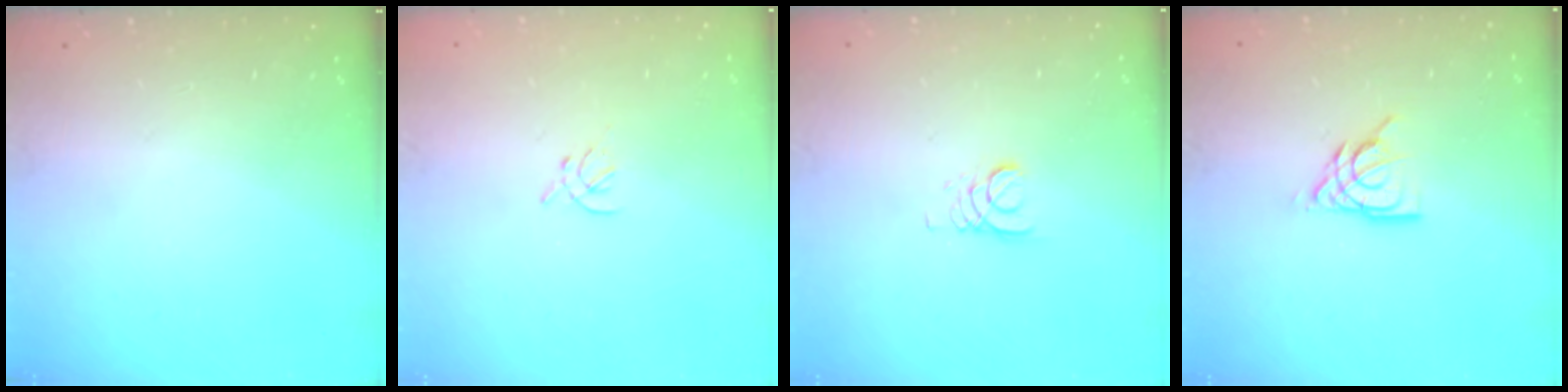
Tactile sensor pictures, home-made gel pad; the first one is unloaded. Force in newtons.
{"total": 1.4, "press": 1.3, "slide": 0.5}
{"total": 2.2, "press": 2.2, "slide": 0.3}
{"total": 10.2, "press": 10.1, "slide": 1.4}